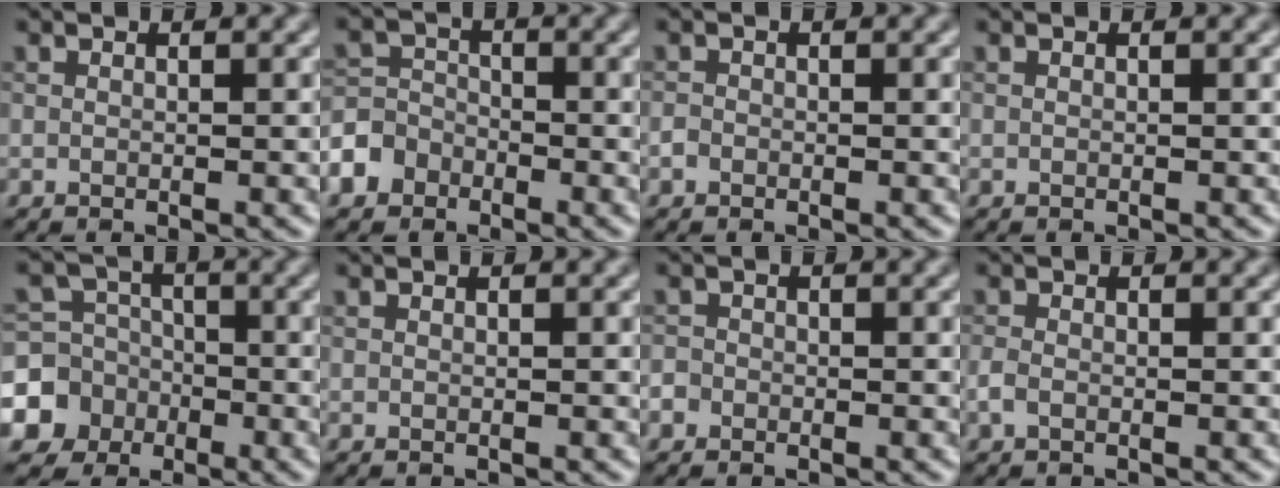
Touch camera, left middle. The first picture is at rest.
{"total": 5.0, "force": [-3.1, 3.8, 1.0], "torque": [-0.004, -0.005, -0.065]}
{"total": 0.7, "force": [-0.4, 0.5, 0.1], "torque": [0.000, -0.002, -0.010]}
{"total": 0.0}
{"total": 8.9, "force": [-3.0, 8.2, 1.6], "torque": [-0.044, -0.011, -0.073]}
{"total": 0.0}
{"total": 1.2, "force": [-0.7, 1.0, 0.2], "torque": [-0.002, 0.003, -0.011]}
{"total": 1.0, "force": [-0.5, 0.6, 0.7], "torque": [-0.016, -0.001, -0.014]}